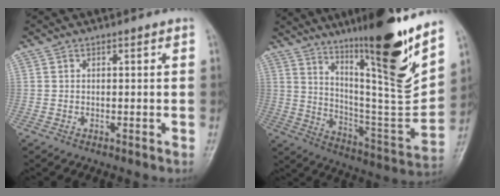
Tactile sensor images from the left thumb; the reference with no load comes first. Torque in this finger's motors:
{"motor_torque": [3.45, 1.56, 1.29, -1.48, 0.46]}